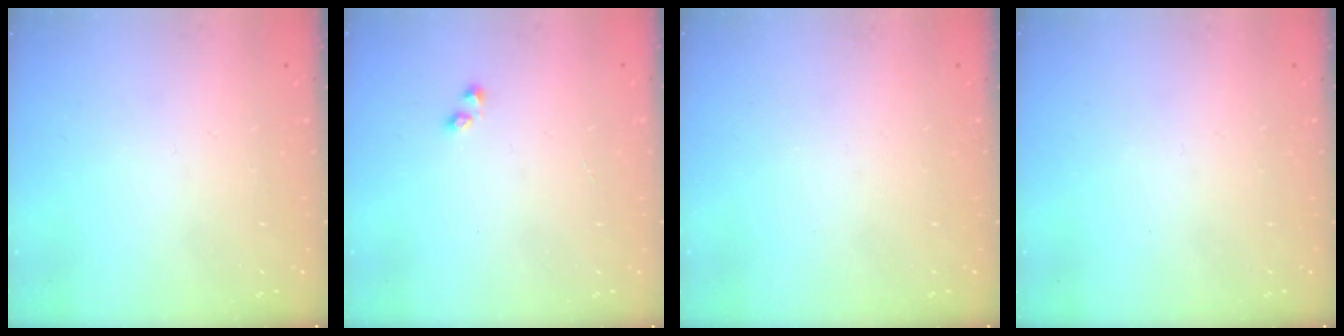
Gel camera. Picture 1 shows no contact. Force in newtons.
{"total": 0.9, "press": 0.8, "slide": 0.5}
{"total": 0.0}
{"total": 0.0}